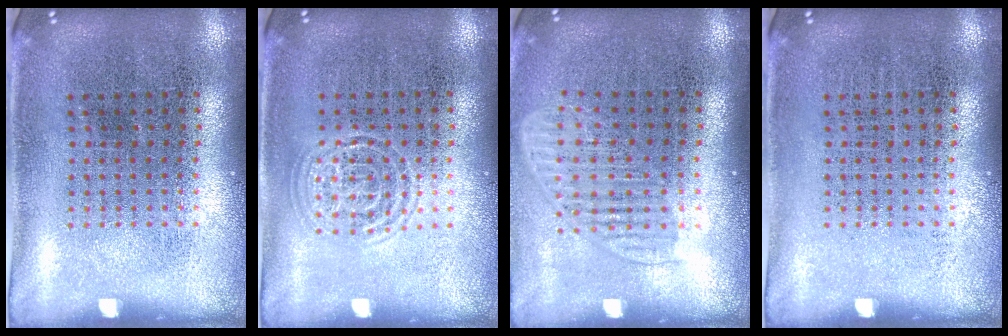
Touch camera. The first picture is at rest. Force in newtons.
{"total": 1.5, "press": 1.5, "slide": 0.1}
{"total": 1.5, "press": 1.3, "slide": 0.7}
{"total": 0.0}